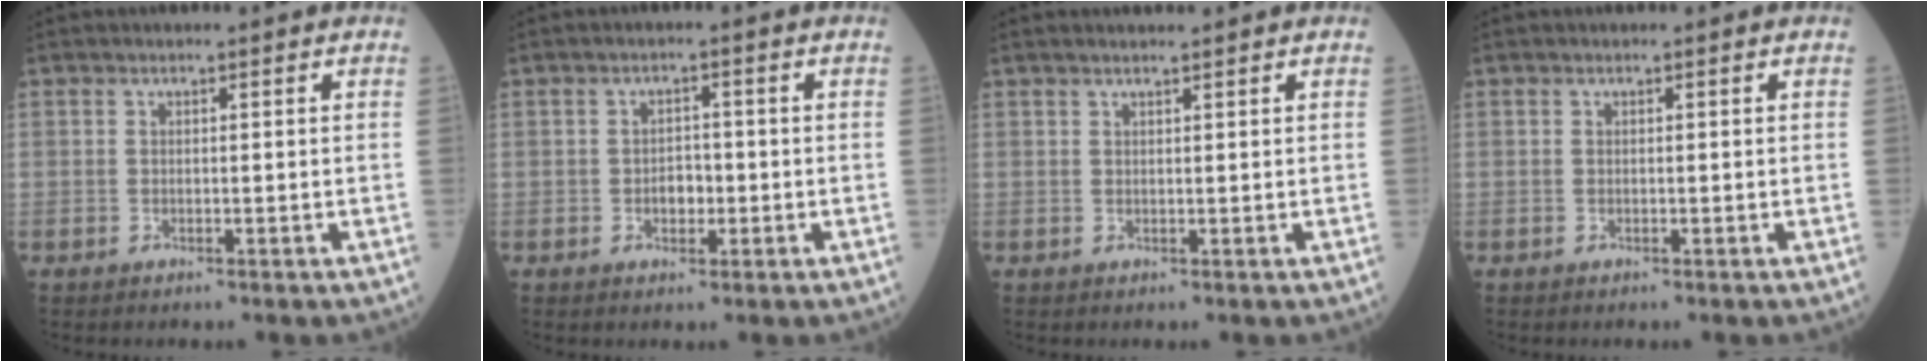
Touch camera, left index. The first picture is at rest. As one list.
[{"total": 2.6, "force": [-0.6, 1.6, 1.9], "torque": [-0.026, 0.005, -0.009]}, {"total": 2.3, "force": [2.0, 0.0, 1.2], "torque": [-0.015, 0.015, 0.032]}, {"total": 0.0}]